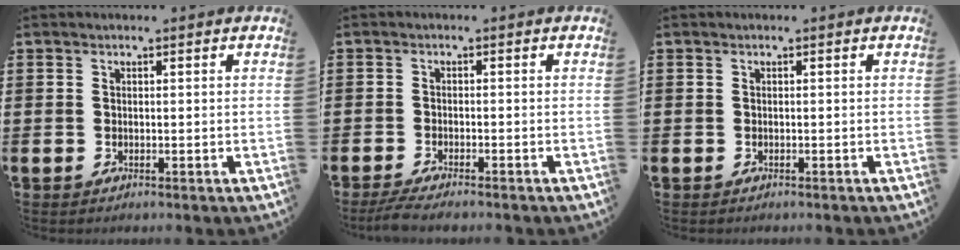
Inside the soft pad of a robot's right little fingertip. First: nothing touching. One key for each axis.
{"total": 2.1, "fx": -1.7, "fy": 0.1, "fz": 1.2, "tx": -0.026, "ty": 0.000, "tz": -0.035}
{"total": 0.0}